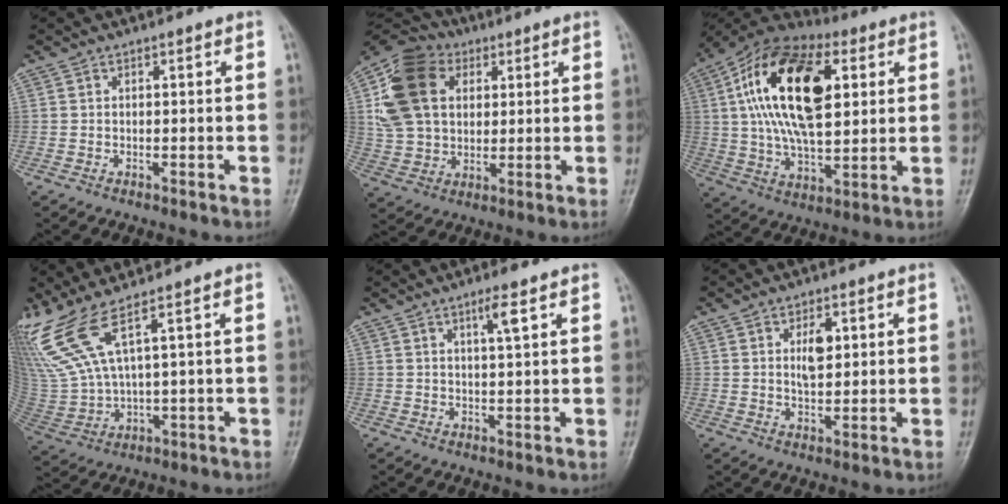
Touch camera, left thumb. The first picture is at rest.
{"total": 17.3, "force": [4.7, 12.9, 10.5], "torque": [-0.193, 0.010, 0.086]}
{"total": 23.1, "force": [5.6, 11.9, 19.0], "torque": [-0.332, -0.001, 0.089]}
{"total": 10.1, "force": [6.6, 1.0, 7.5], "torque": [-0.200, -0.026, 0.156]}
{"total": 3.3, "force": [1.8, 0.1, 2.8], "torque": [-0.052, -0.008, 0.033]}
{"total": 4.7, "force": [1.3, 2.6, 3.7], "torque": [-0.050, -0.008, 0.023]}